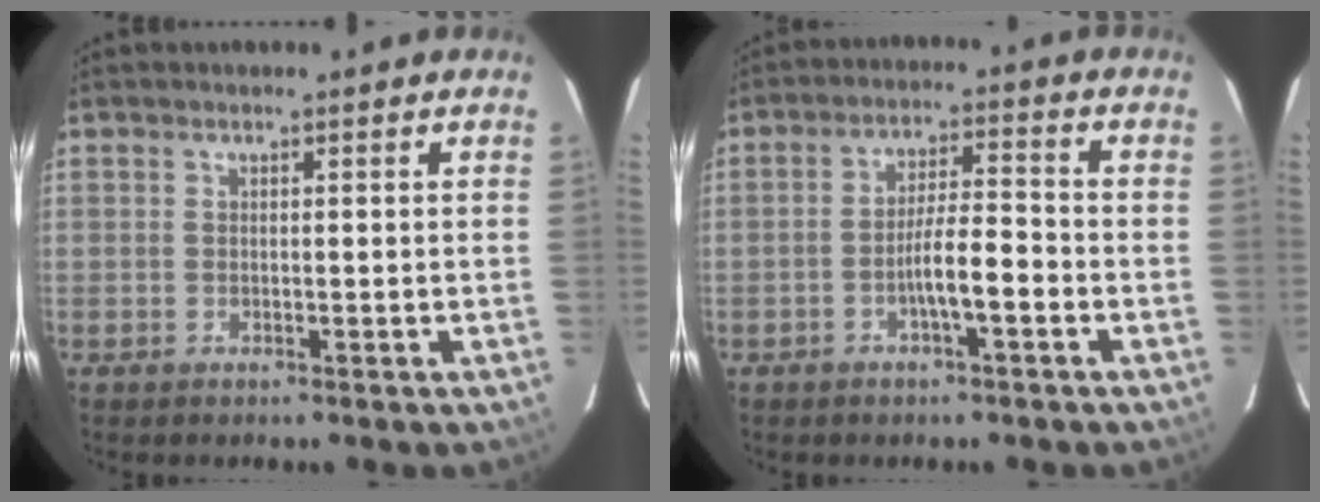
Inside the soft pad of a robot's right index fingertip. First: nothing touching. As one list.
[{"total": 6.2, "force": [-2.4, 0.8, 5.7], "torque": [-0.103, 0.011, -0.042]}]